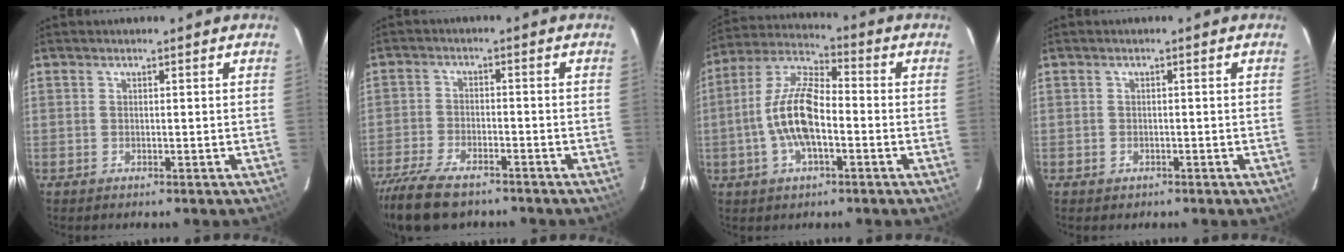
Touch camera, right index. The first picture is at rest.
{"total": 12.5, "force": [-10.1, 4.5, 5.9], "torque": [-0.149, -0.030, -0.184]}
{"total": 12.2, "force": [-2.7, 4.8, 10.9], "torque": [-0.226, 0.010, -0.054]}
{"total": 1.5, "force": [-0.7, 1.3, 0.3], "torque": [-0.005, 0.002, -0.004]}